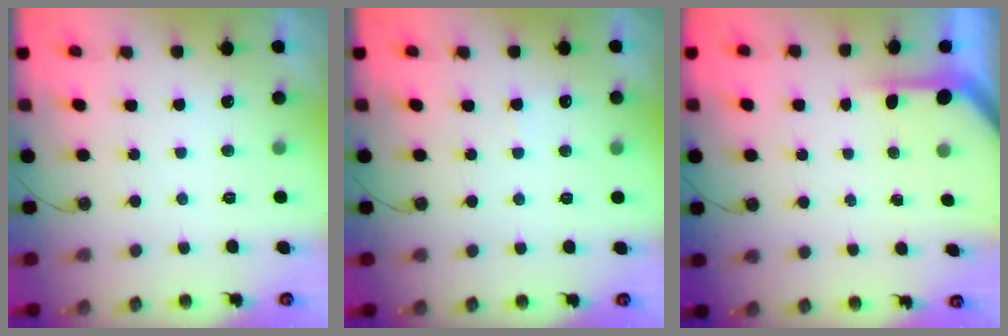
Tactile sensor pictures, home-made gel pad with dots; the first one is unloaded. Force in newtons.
{"total": 2.7, "press": 2.7, "slide": 0.3}
{"total": 3.7, "press": 3.7, "slide": 0.2}